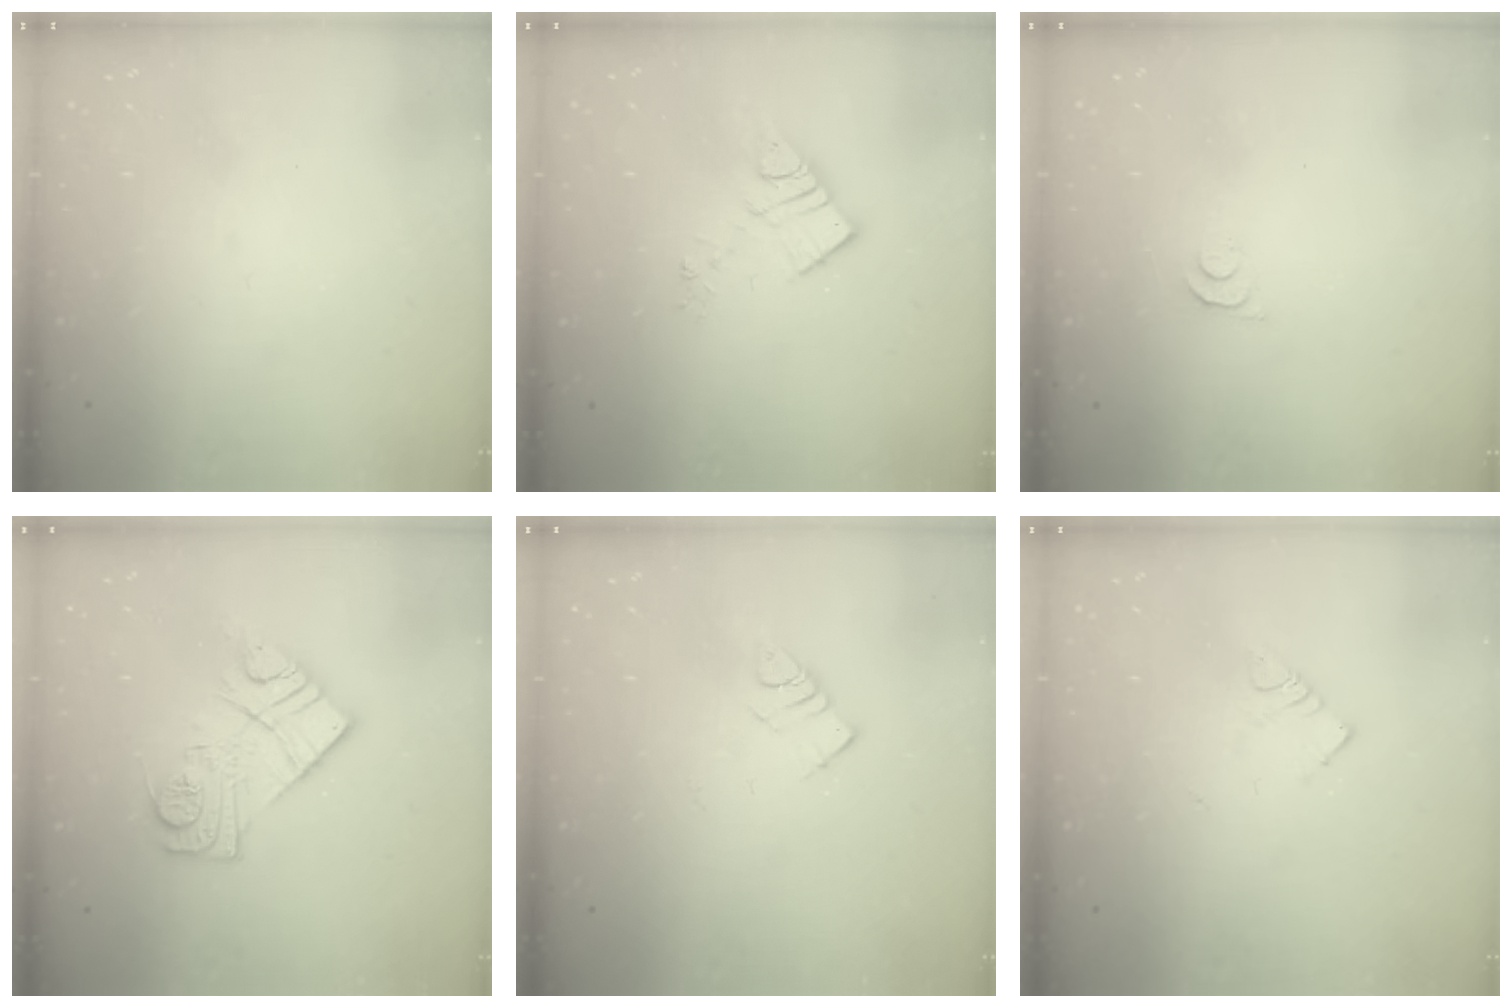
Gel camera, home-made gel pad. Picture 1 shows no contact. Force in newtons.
{"total": 7.9, "press": 7.9, "slide": 0.4}
{"total": 4.1, "press": 4.0, "slide": 0.6}
{"total": 12.9, "press": 12.8, "slide": 0.9}
{"total": 4.6, "press": 4.6, "slide": 0.2}
{"total": 3.9, "press": 3.9, "slide": 0.2}